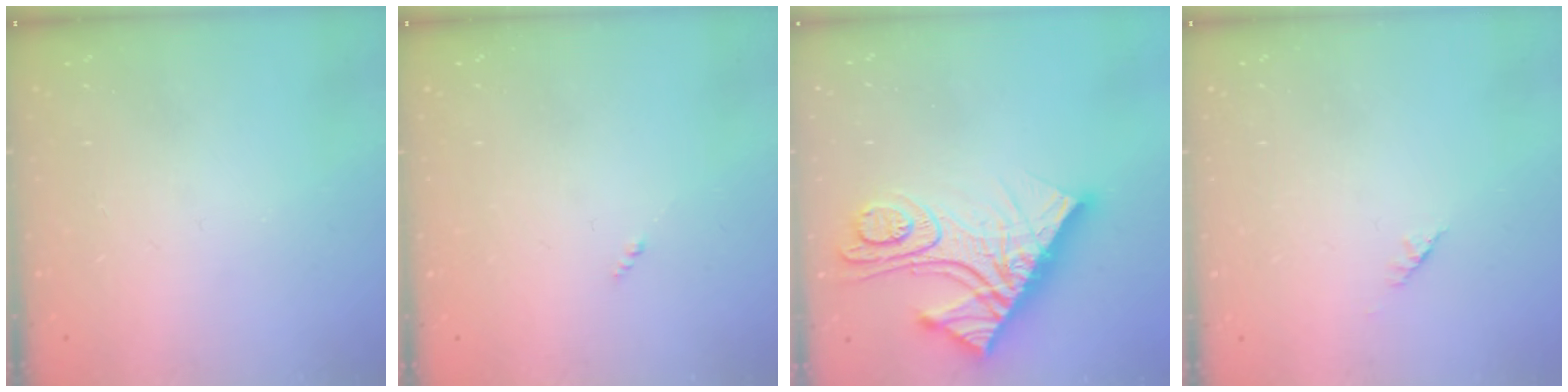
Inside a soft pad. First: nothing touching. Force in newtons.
{"total": 0.0}
{"total": 21.9, "press": 21.8, "slide": 1.9}
{"total": 1.4, "press": 1.3, "slide": 0.5}